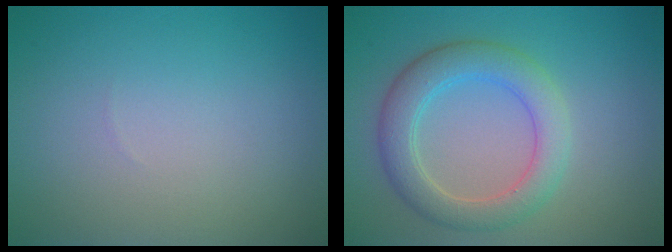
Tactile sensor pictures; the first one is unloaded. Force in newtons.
{"total": 4.4, "press": 4.4, "slide": 0.2}